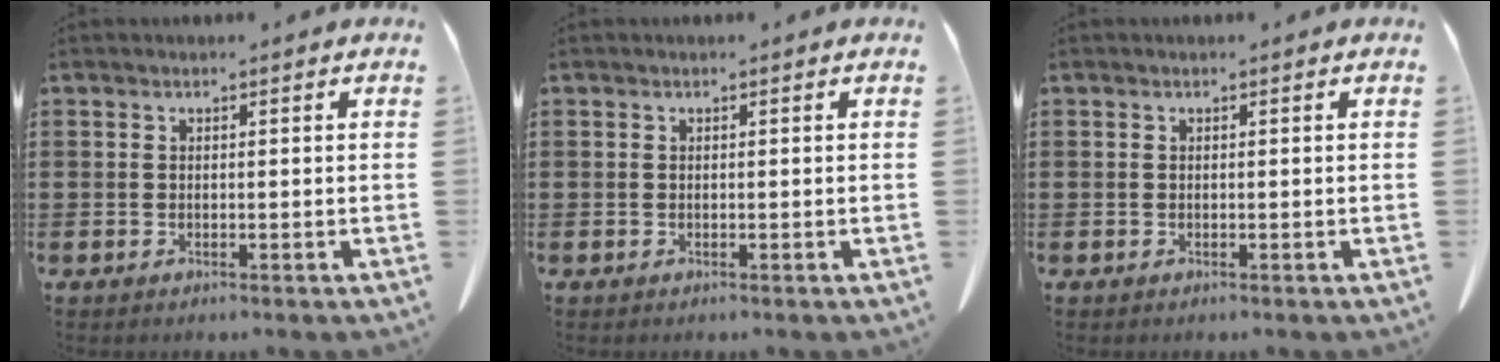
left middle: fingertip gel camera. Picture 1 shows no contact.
{"total": 0.0}
{"total": 0.0}